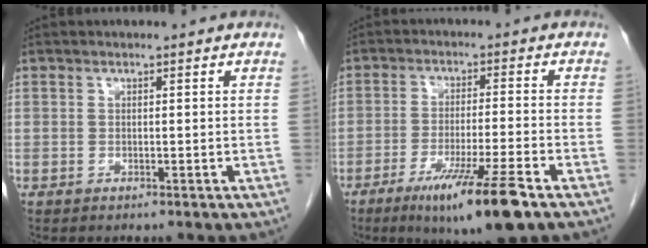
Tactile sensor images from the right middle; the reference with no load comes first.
{"total": 11.3, "force": [-6.8, 0.0, 9.1], "torque": [-0.156, -0.031, -0.110]}